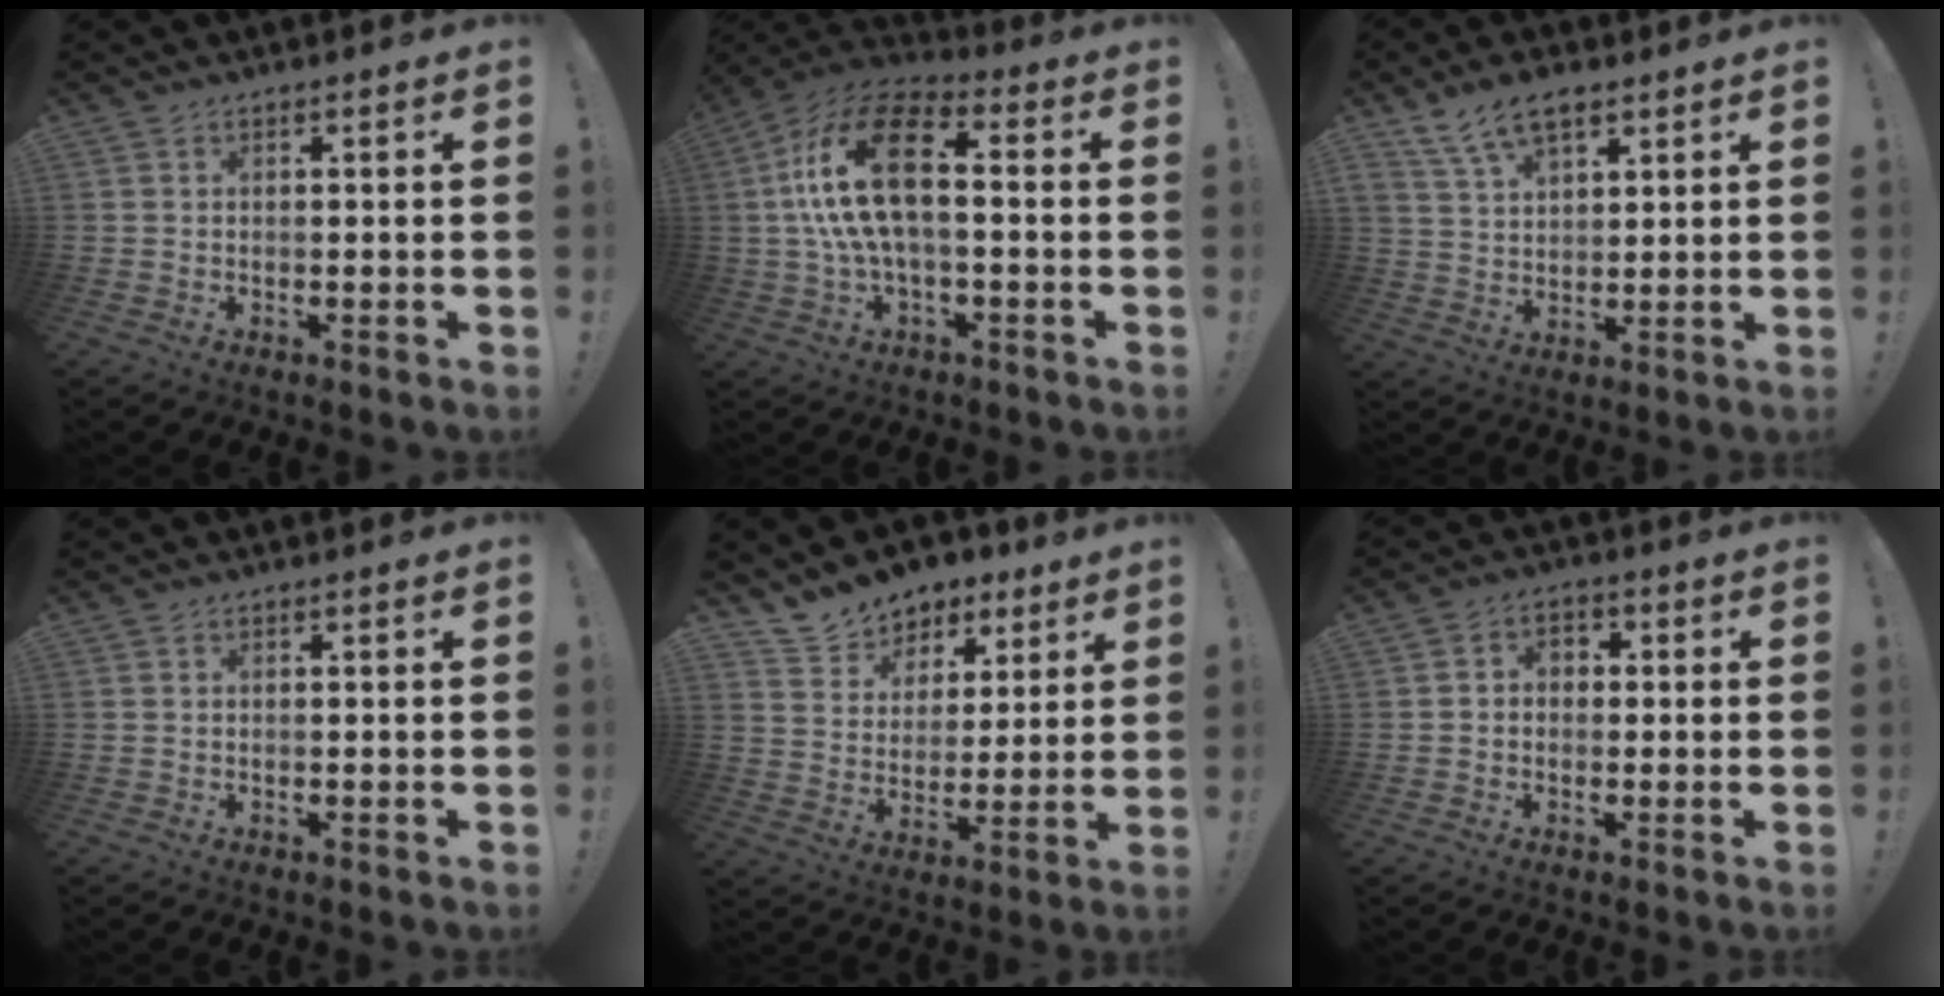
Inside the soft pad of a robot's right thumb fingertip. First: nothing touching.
{"total": 18.9, "force": [1.8, 9.0, 16.5], "torque": [-0.323, 0.008, 0.028]}
{"total": 9.3, "force": [6.0, 4.7, 5.5], "torque": [-0.100, -0.017, 0.115]}
{"total": 0.0}
{"total": 10.1, "force": [7.7, 6.3, 1.3], "torque": [-0.029, -0.061, 0.150]}
{"total": 3.3, "force": [-1.0, 2.8, 1.5], "torque": [-0.025, 0.011, -0.018]}